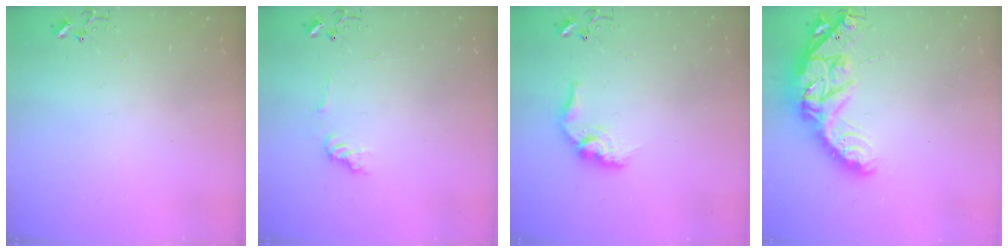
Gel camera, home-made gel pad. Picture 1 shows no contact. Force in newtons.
{"total": 7.3, "press": 7.3, "slide": 0.3}
{"total": 12.4, "press": 12.4, "slide": 0.6}
{"total": 19.5, "press": 19.4, "slide": 1.3}